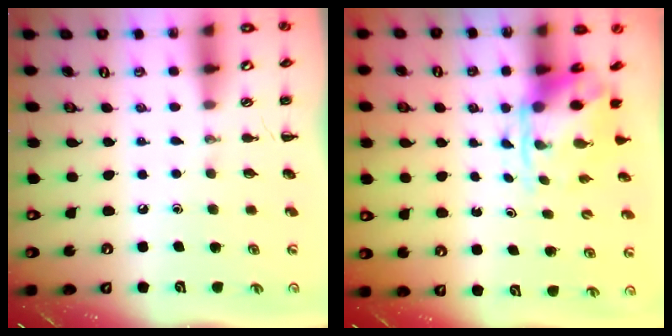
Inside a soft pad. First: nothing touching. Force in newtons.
{"total": 3.6, "press": 3.5, "slide": 1.0}